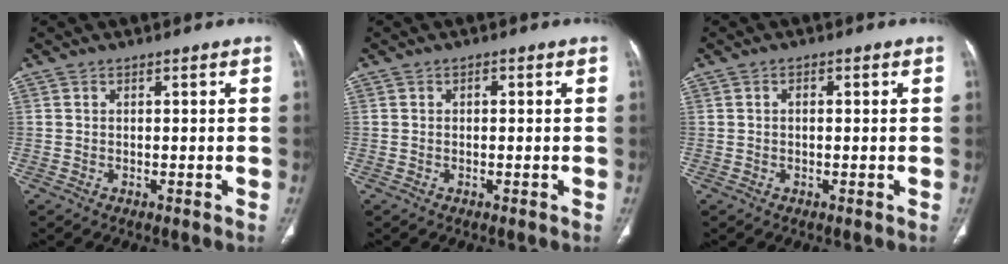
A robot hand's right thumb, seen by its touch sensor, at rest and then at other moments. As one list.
[{"total": 0.8, "force": [0.1, 0.5, 0.6], "torque": [-0.009, 0.002, 0.001]}, {"total": 1.2, "force": [0.1, 0.6, 1.0], "torque": [-0.021, 0.006, 0.001]}]